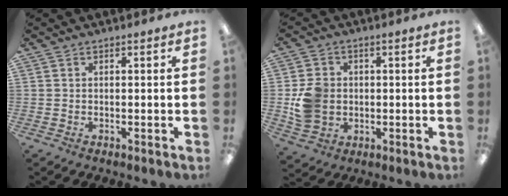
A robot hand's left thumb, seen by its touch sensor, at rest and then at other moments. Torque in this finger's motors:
{"motor_torque": [1.17, 1.20, 0.42, -0.51, 0.19]}